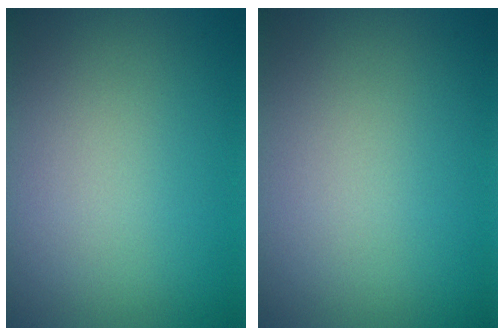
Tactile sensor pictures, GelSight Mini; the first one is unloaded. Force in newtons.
{"total": 0.0}